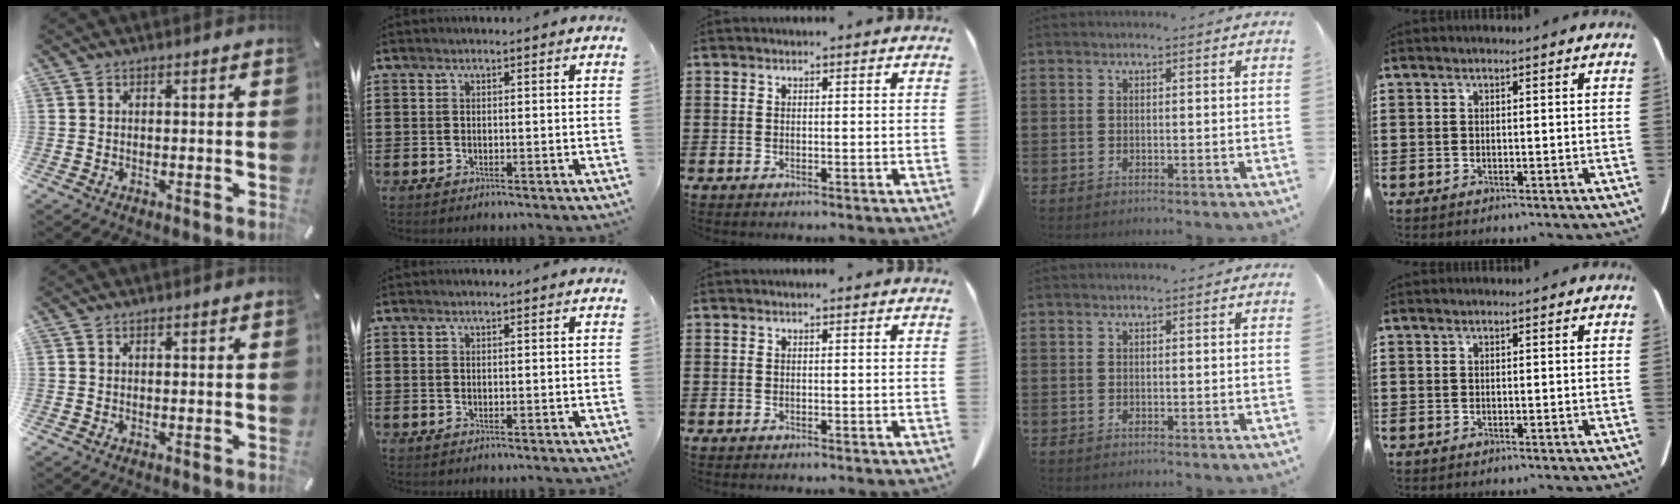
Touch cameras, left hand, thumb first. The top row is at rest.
{}